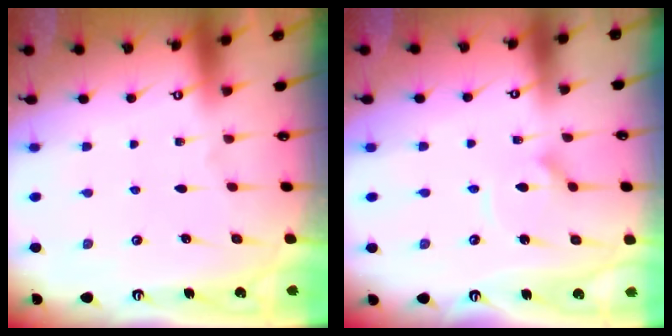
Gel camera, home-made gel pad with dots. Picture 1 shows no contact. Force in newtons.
{"total": 4.7, "press": 4.7, "slide": 0.4}